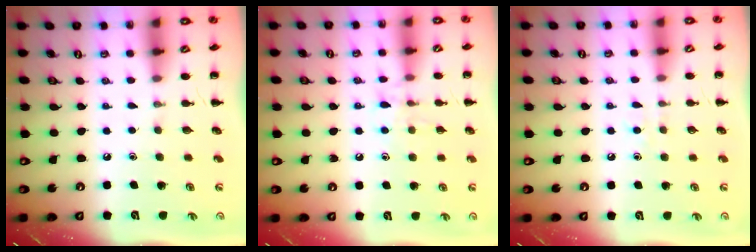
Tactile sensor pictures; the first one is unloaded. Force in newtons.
{"total": 7.4, "press": 7.3, "slide": 1.2}
{"total": 2.9, "press": 2.7, "slide": 1.1}